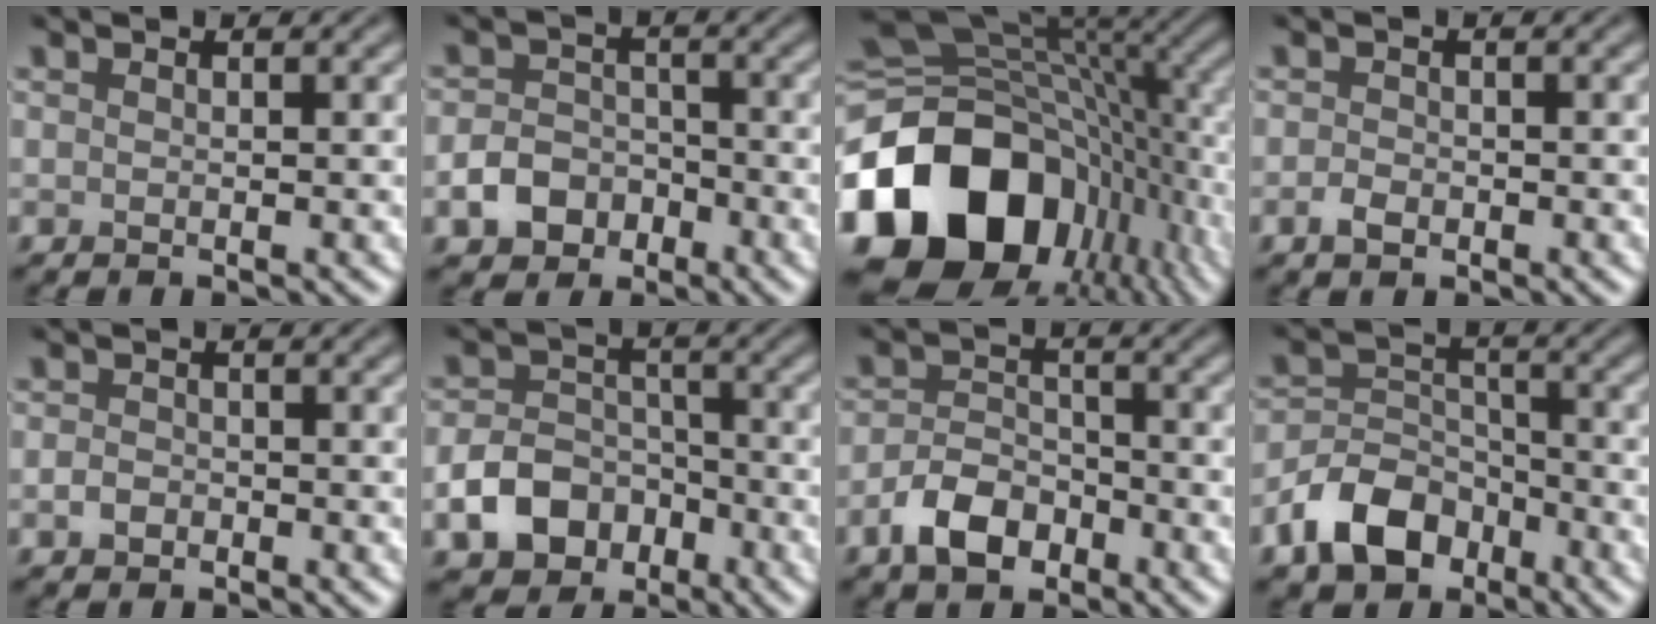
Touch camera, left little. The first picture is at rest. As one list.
[{"total": 3.6, "force": [-1.8, 2.7, 1.5], "torque": [-0.025, 0.000, -0.034]}, {"total": 17.8, "force": [-5.7, 12.7, 11.1], "torque": [-0.231, -0.024, -0.097]}, {"total": 1.4, "force": [-0.7, 0.9, 0.8], "torque": [-0.015, -0.001, -0.015]}, {"total": 1.1, "force": [-0.5, 0.9, 0.5], "torque": [-0.009, -0.001, -0.013]}, {"total": 5.4, "force": [-2.5, 4.0, 2.6], "torque": [-0.045, -0.004, -0.048]}, {"total": 4.1, "force": [-2.4, 2.5, 2.3], "torque": [-0.039, 0.001, -0.051]}, {"total": 6.1, "force": [-3.7, 3.9, 2.8], "torque": [-0.051, -0.002, -0.078]}]